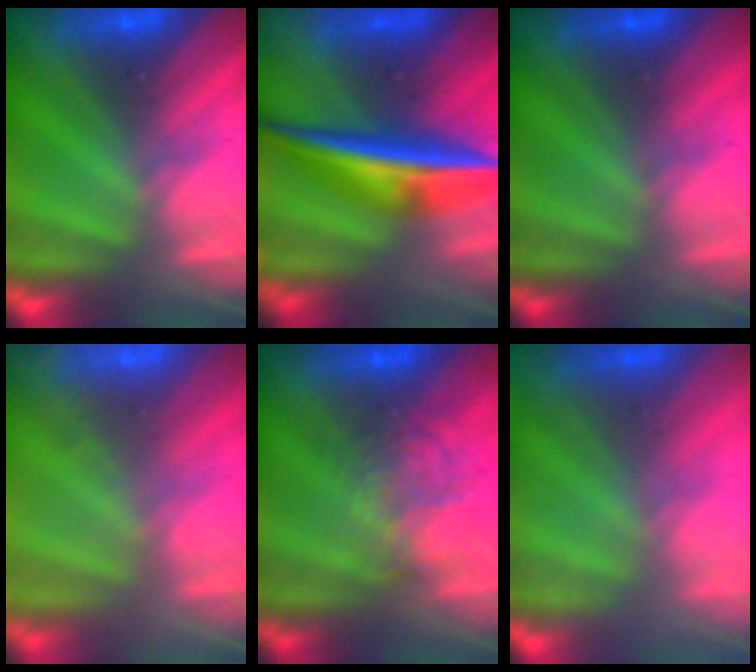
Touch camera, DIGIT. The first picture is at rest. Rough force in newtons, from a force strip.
{"total": 7.6}
{"total": 2.4}
{"total": 1.8}
{"total": 2.1}
{"total": 2.0}